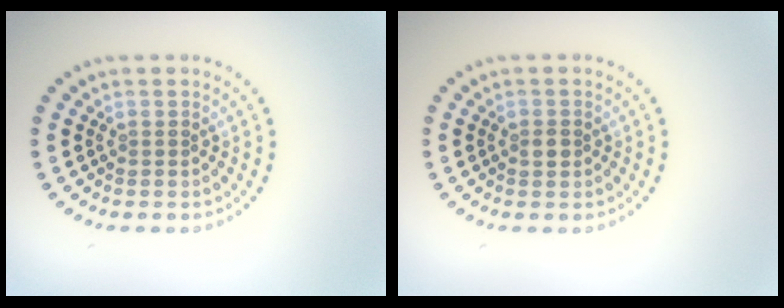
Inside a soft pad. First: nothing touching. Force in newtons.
{"total": 1.0, "press": 1.0, "slide": 0.1}